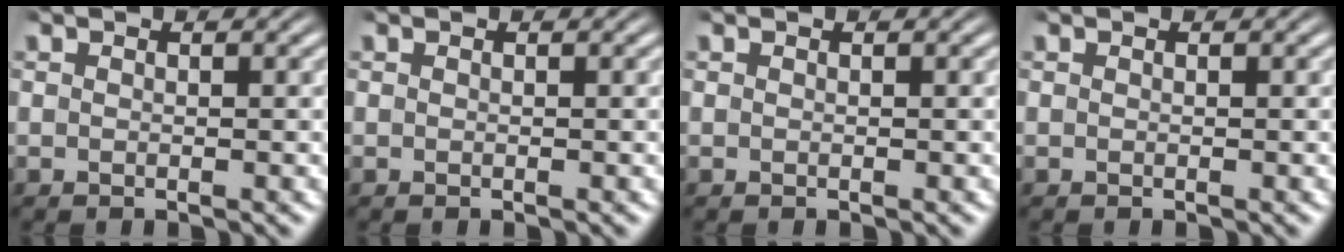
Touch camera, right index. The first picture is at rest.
{"total": 0.0}
{"total": 0.0}
{"total": 0.0}